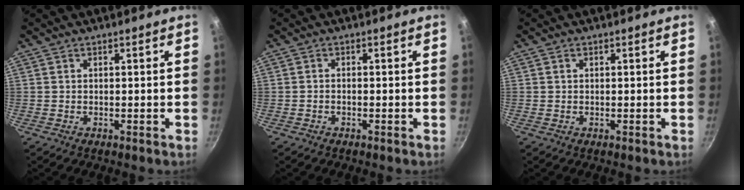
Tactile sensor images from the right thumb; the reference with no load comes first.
{"total": 0.8, "force": [-0.5, 0.4, 0.5], "torque": [-0.011, 0.006, -0.011]}
{"total": 0.5, "force": [0.2, 0.4, 0.3], "torque": [-0.003, 0.003, 0.003]}